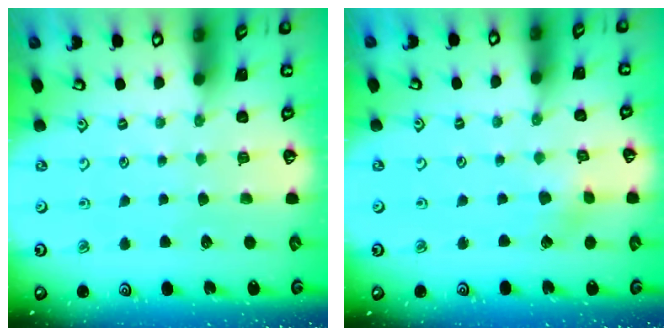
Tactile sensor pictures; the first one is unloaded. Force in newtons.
{"total": 1.9, "press": 1.9, "slide": 0.2}